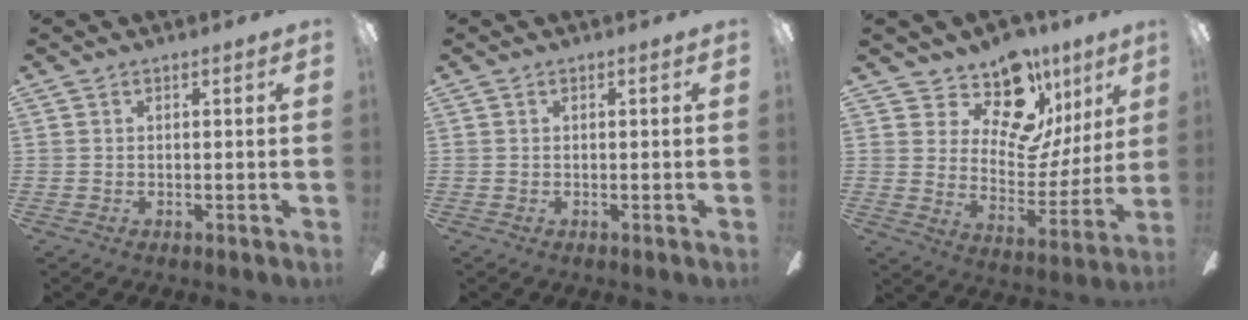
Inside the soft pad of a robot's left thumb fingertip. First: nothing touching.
{"total": 0.0}
{"total": 16.3, "force": [11.3, 9.1, 7.5], "torque": [-0.111, -0.086, 0.202]}